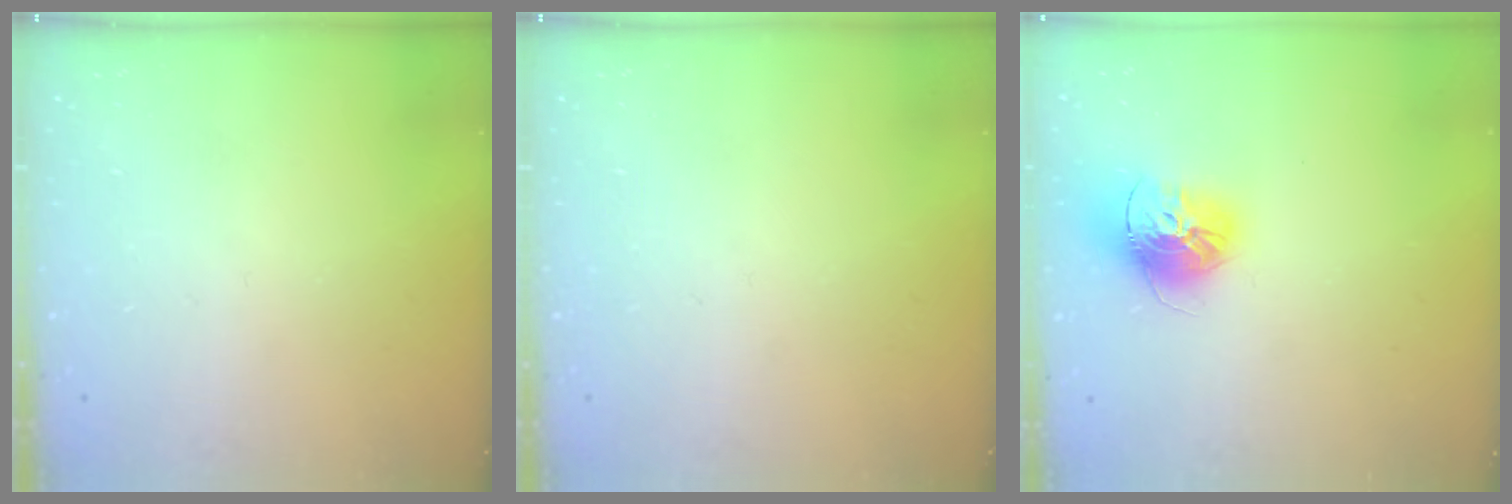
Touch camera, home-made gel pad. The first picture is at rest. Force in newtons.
{"total": 0.0}
{"total": 15.1, "press": 15.0, "slide": 1.5}